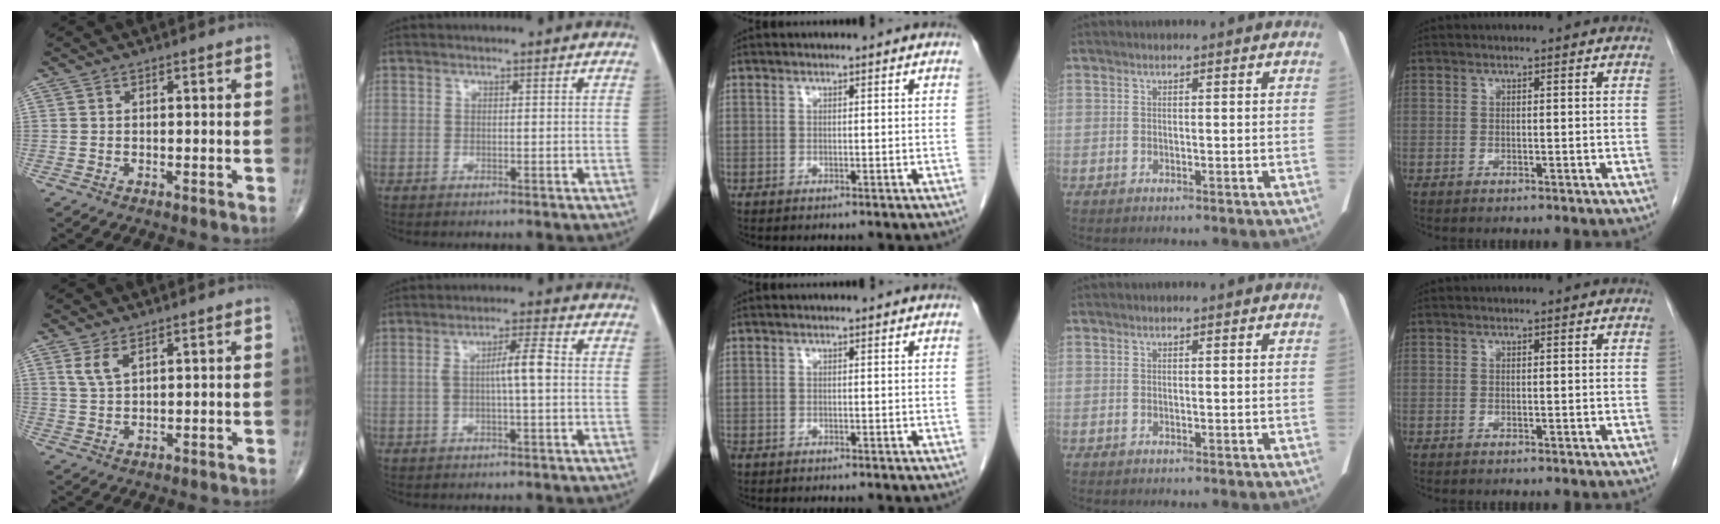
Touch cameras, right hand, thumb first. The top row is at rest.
{"thumb": {"total": 3.6, "force": [2.0, 1.5, 2.5], "torque": [-0.052, -0.007, 0.047]}, "index": {"total": 4.8, "force": [0.1, 0.4, 4.8], "torque": [-0.085, 0.014, 0.005]}, "middle": {"total": 3.3, "force": [-2.7, 1.2, 1.3], "torque": [-0.023, -0.008, -0.036]}}